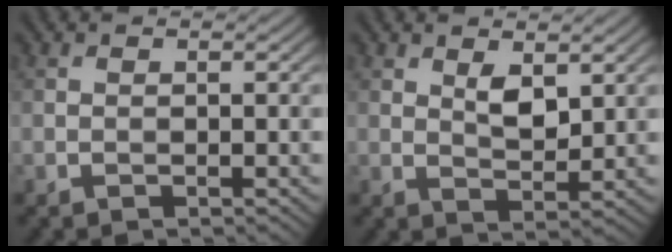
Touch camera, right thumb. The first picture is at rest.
{"total": 3.3, "force": [1.6, 1.5, 2.5], "torque": [-0.050, -0.007, 0.032]}